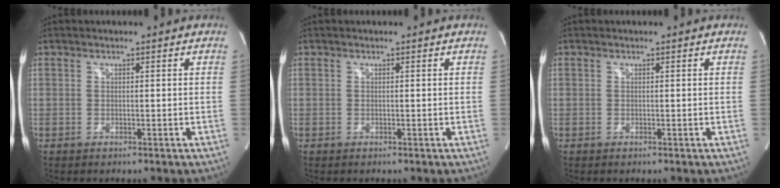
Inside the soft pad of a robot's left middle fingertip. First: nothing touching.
{"total": 0.0}
{"total": 0.0}